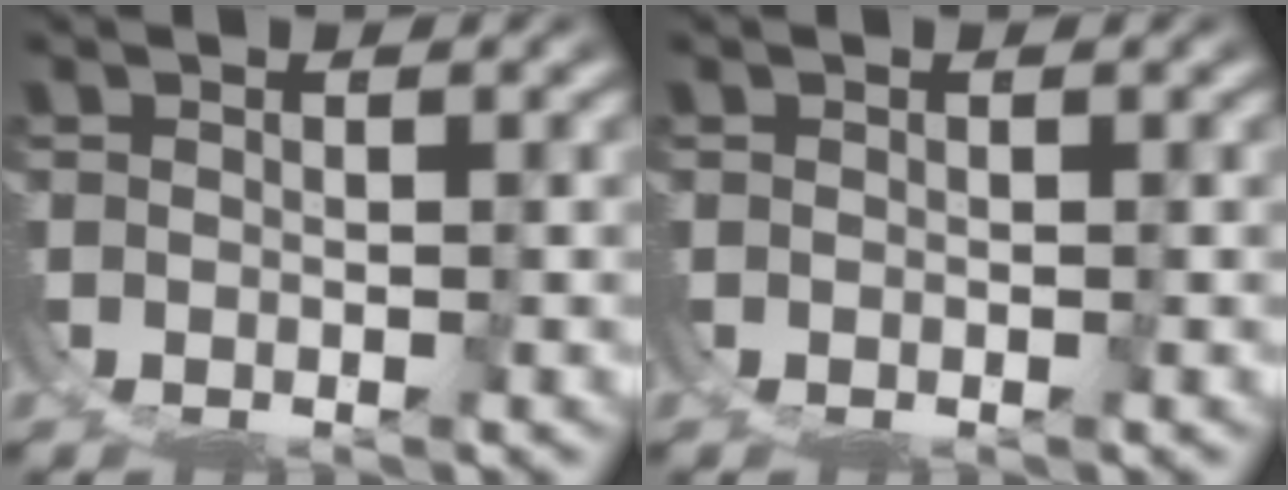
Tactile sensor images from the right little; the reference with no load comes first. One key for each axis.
{"total": 0.0}